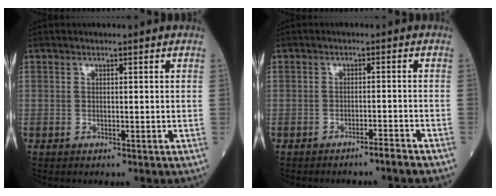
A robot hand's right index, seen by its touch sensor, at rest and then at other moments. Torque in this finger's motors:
{"motor_torque": [-0.12, -0.06, -0.06, 0.00]}